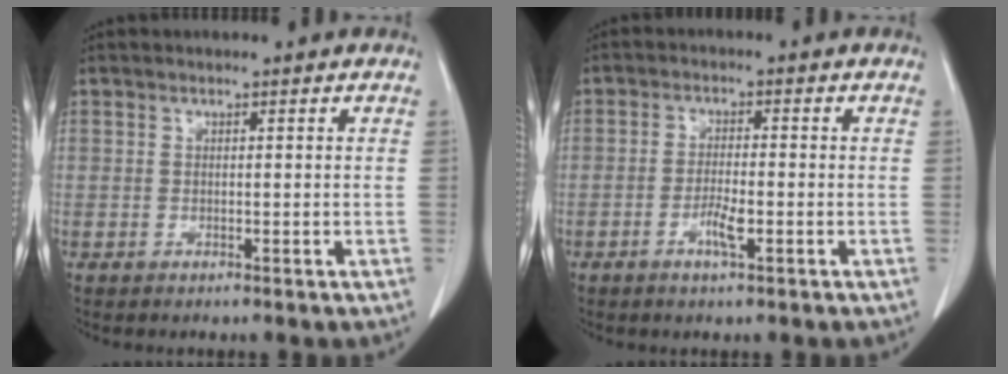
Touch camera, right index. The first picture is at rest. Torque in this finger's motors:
{"motor_torque": [0.07, -0.14, 0.01, 0.00]}